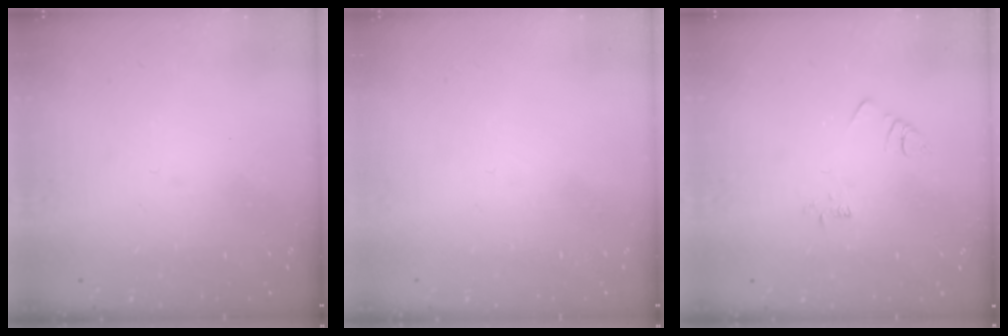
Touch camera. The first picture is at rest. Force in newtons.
{"total": 1.5, "press": 1.5, "slide": 0.1}
{"total": 2.1, "press": 2.1, "slide": 0.4}